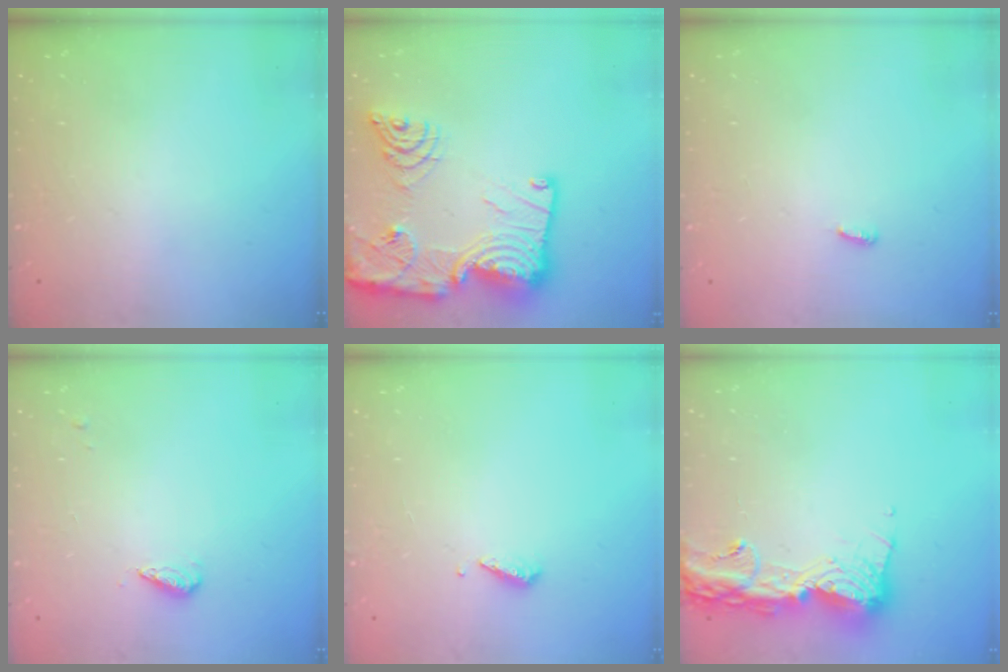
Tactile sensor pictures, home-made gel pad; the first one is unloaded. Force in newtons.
{"total": 25.2, "press": 25.1, "slide": 2.6}
{"total": 2.6, "press": 2.6, "slide": 0.2}
{"total": 3.6, "press": 3.5, "slide": 1.1}
{"total": 4.0, "press": 3.9, "slide": 0.3}
{"total": 15.5, "press": 15.4, "slide": 1.5}